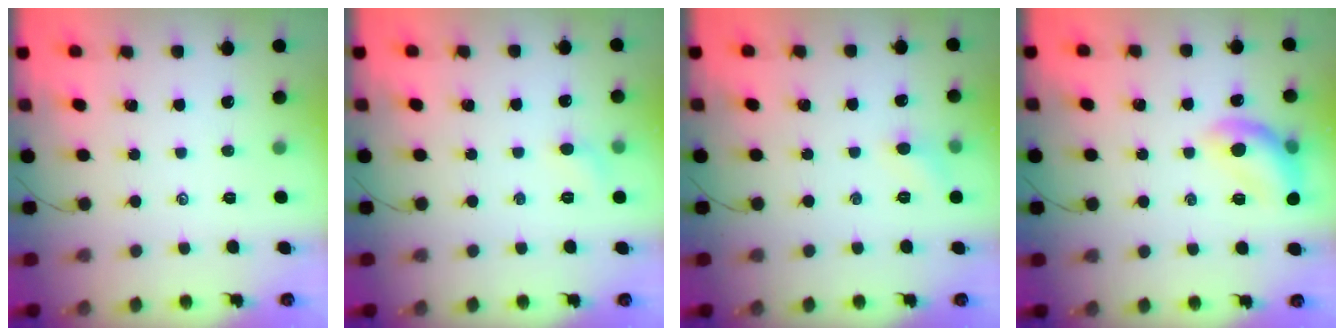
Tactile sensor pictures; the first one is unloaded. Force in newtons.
{"total": 4.6, "press": 4.3, "slide": 1.6}
{"total": 5.2, "press": 4.9, "slide": 1.6}
{"total": 13.0, "press": 12.9, "slide": 1.0}